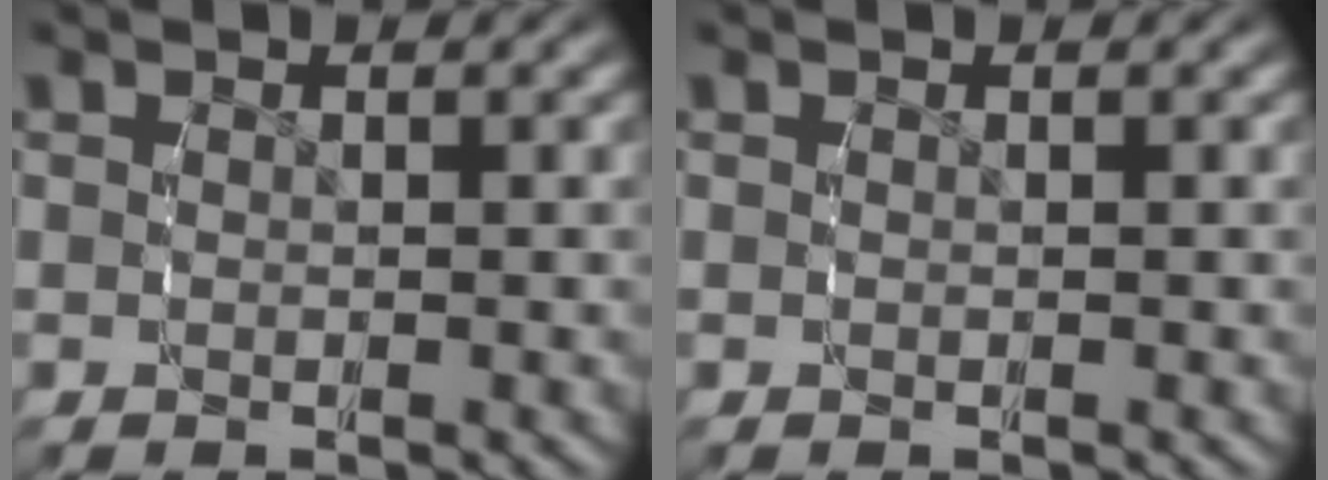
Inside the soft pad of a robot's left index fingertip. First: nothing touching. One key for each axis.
{"total": 0.0}